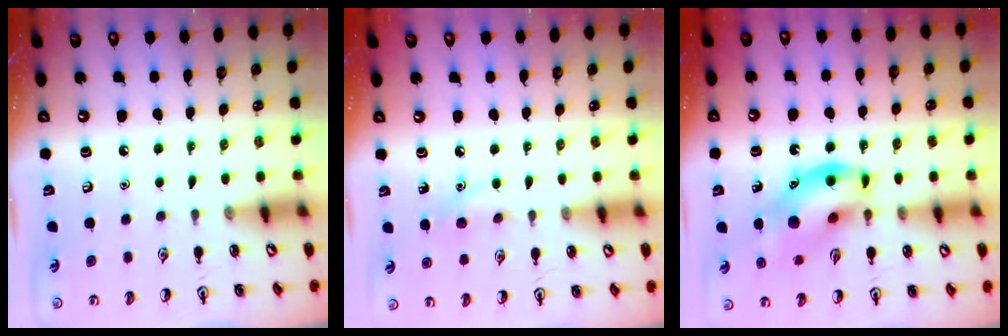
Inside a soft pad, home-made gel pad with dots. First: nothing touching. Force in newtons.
{"total": 6.7, "press": 6.4, "slide": 1.9}
{"total": 14.3, "press": 14.1, "slide": 2.1}